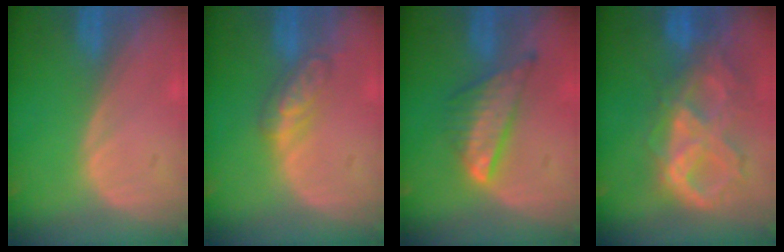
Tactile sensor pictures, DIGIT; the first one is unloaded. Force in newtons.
{"total": 4.7, "press": 4.7, "slide": 0.2}
{"total": 7.4, "press": 6.5, "slide": 3.6}
{"total": 10.6, "press": 8.9, "slide": 5.7}